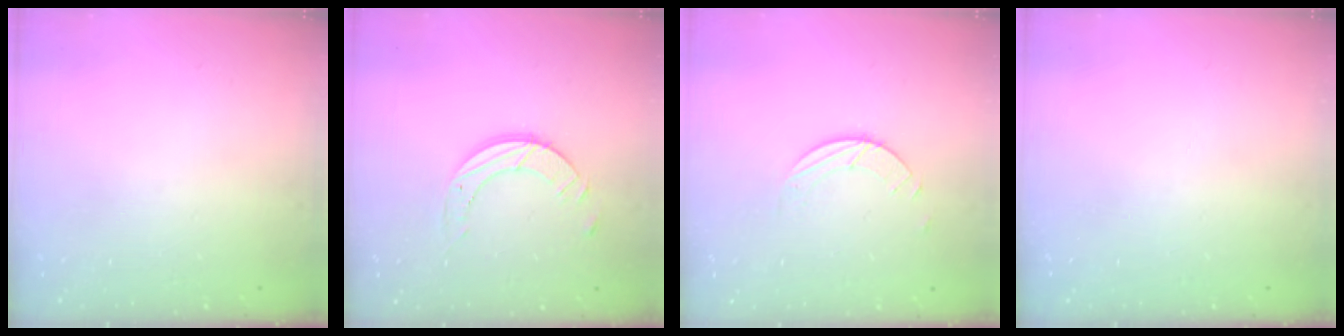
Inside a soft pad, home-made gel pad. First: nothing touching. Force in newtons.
{"total": 7.1, "press": 7.1, "slide": 0.7}
{"total": 1.5, "press": 1.5, "slide": 0.1}
{"total": 0.0}